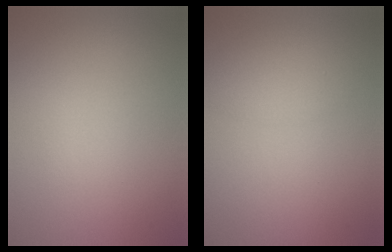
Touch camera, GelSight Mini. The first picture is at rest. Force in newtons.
{"total": 1.7, "press": 1.7, "slide": 0.0}